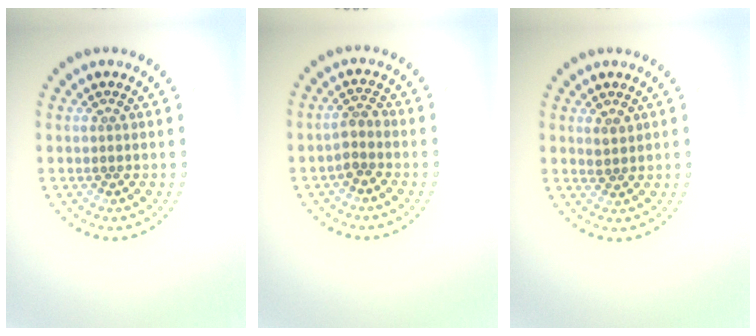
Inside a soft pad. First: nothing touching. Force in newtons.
{"total": 1.7, "press": 1.4, "slide": 1.0}
{"total": 1.1, "press": 0.9, "slide": 0.5}